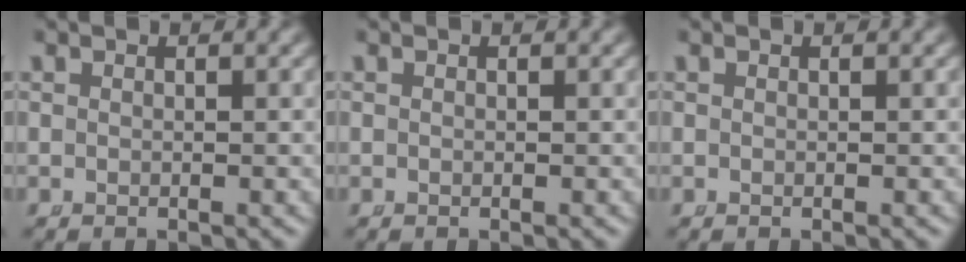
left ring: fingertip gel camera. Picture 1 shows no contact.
{"total": 0.0}
{"total": 0.0}